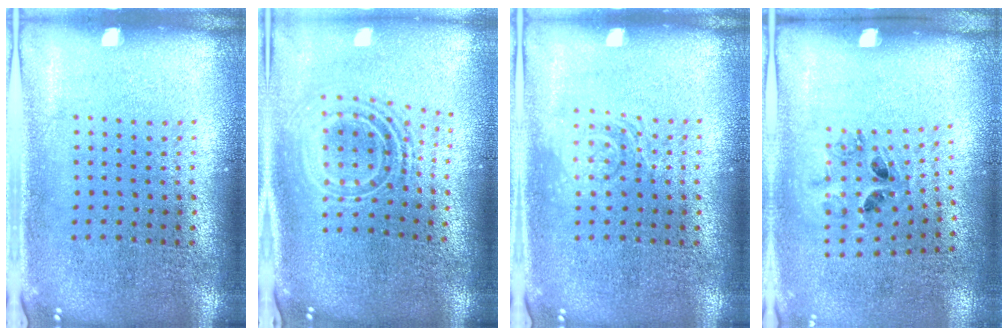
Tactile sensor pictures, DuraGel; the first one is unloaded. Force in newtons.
{"total": 2.2, "press": 1.5, "slide": 1.5}
{"total": 1.8, "press": 1.8, "slide": 0.3}
{"total": 1.3, "press": 0.8, "slide": 1.1}